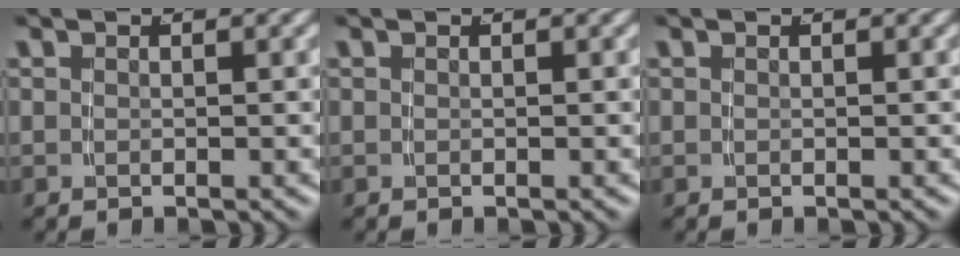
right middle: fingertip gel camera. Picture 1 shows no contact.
{"total": 0.0}
{"total": 0.0}